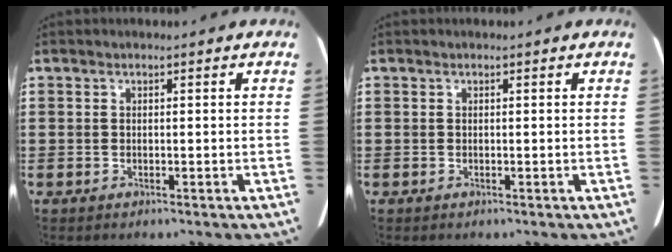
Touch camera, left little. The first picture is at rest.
{"total": 0.0}